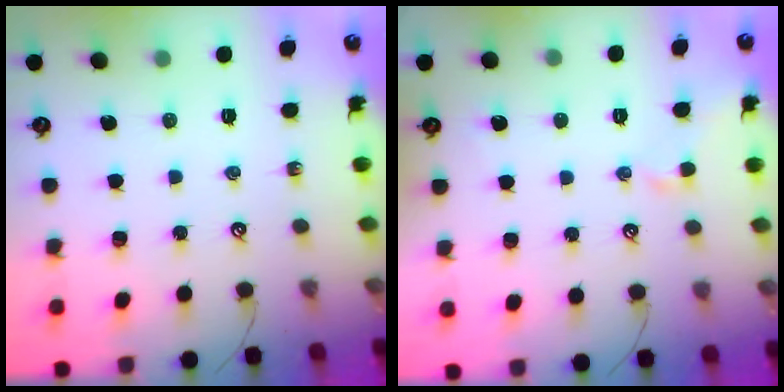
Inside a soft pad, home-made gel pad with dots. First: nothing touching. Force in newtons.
{"total": 1.4, "press": 1.4, "slide": 0.1}